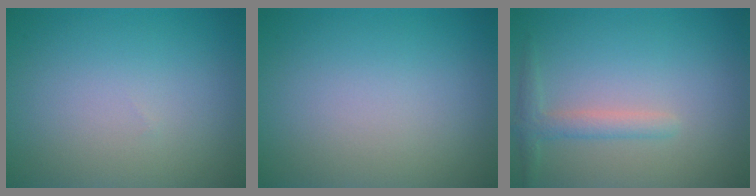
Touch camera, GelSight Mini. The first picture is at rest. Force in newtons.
{"total": 0.0}
{"total": 1.9, "press": 1.9, "slide": 0.1}